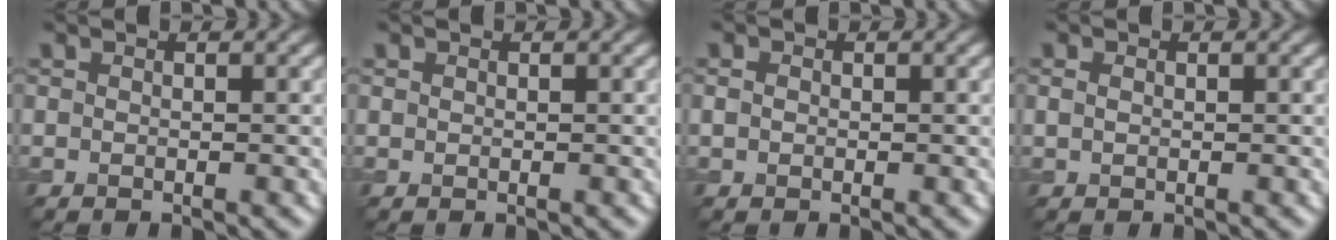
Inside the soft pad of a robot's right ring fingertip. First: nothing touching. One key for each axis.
{"total": 0.0}
{"total": 0.8, "fx": 0.1, "fy": 0.7, "fz": 0.4, "tx": -0.008, "ty": 0.001, "tz": -0.001}
{"total": 0.7, "fx": 0.2, "fy": 0.5, "fz": 0.5, "tx": -0.012, "ty": 0.002, "tz": 0.004}